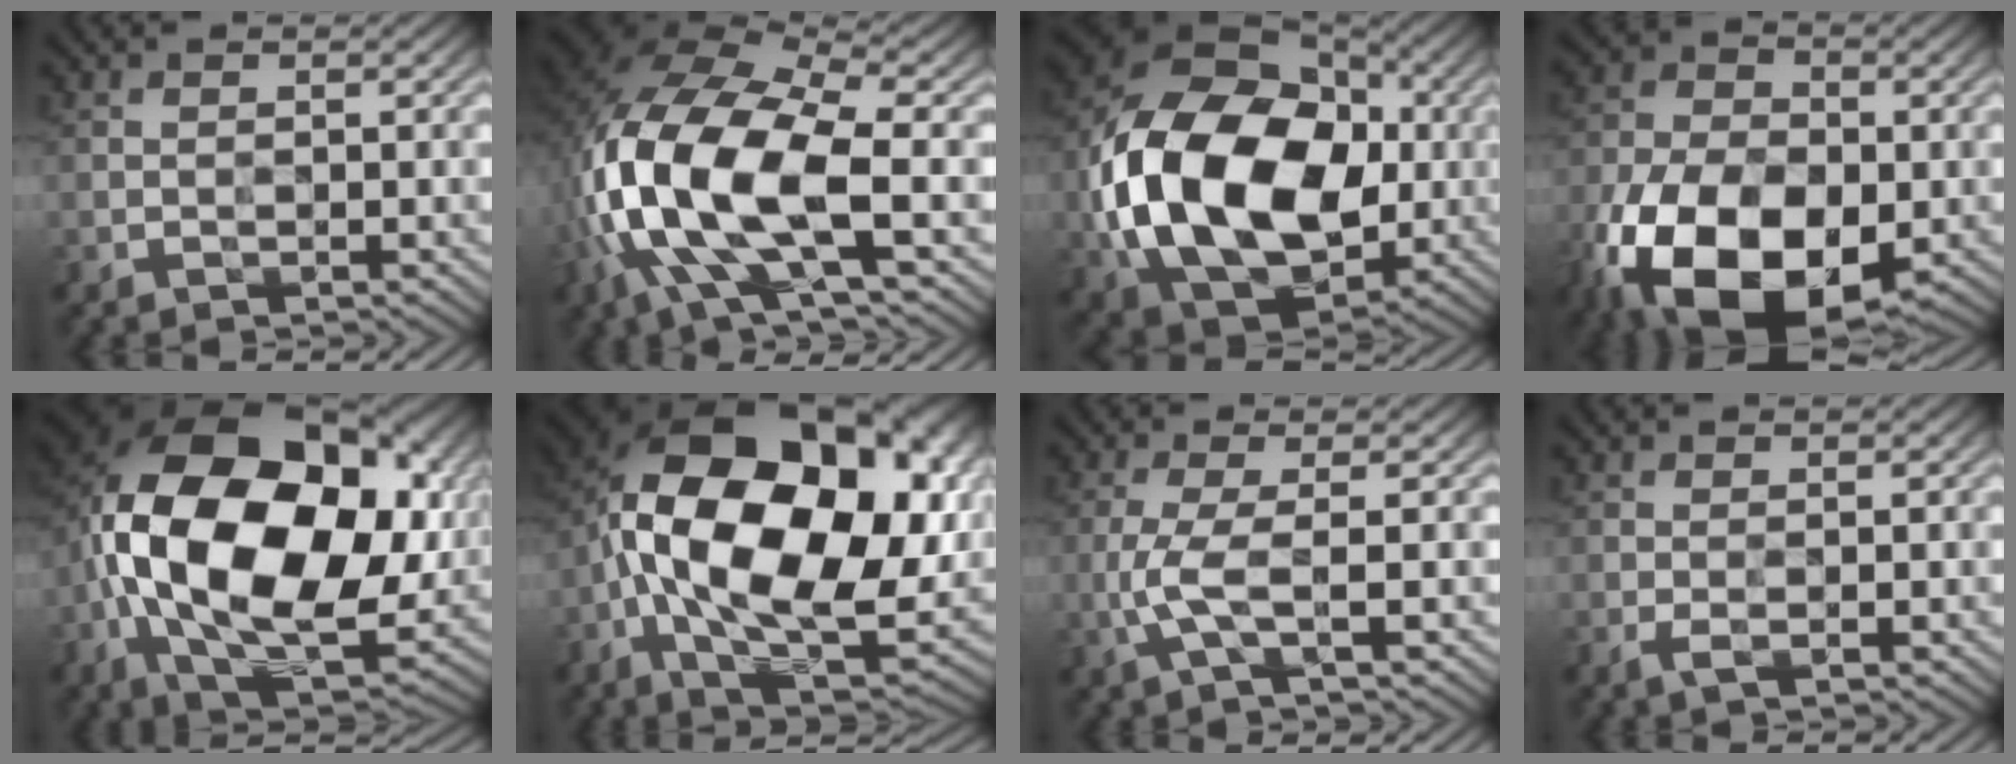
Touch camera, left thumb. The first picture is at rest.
{"total": 16.6, "force": [-3.6, 7.9, 14.2], "torque": [-0.334, -0.016, -0.065]}
{"total": 20.4, "force": [-1.3, 14.1, 14.7], "torque": [-0.337, -0.011, -0.018]}
{"total": 18.1, "force": [-7.7, 10.6, 12.6], "torque": [-0.259, -0.038, -0.137]}
{"total": 21.0, "force": [1.3, 13.5, 16.0], "torque": [-0.340, -0.030, 0.041]}
{"total": 21.4, "force": [1.3, 12.6, 17.2], "torque": [-0.337, -0.018, 0.034]}
{"total": 4.1, "force": [-0.8, 0.8, 3.9], "torque": [-0.093, 0.007, -0.024]}
{"total": 1.0, "force": [-0.3, 0.2, 0.9], "torque": [-0.022, 0.001, -0.008]}